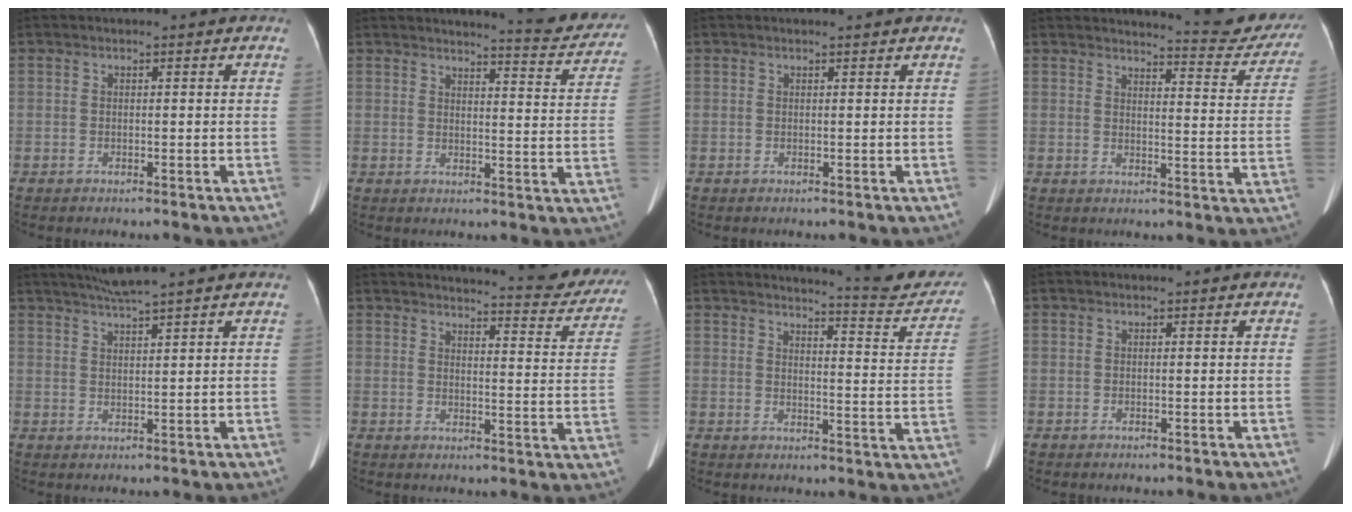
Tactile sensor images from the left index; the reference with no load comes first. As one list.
[{"total": 10.1, "force": [9.9, 0.7, 2.2], "torque": [-0.017, -0.038, 0.102]}, {"total": 0.6, "force": [0.6, -0.1, 0.1], "torque": [-0.006, 0.004, 0.007]}, {"total": 12.3, "force": [12.0, 1.2, 2.3], "torque": [-0.012, -0.060, 0.120]}, {"total": 4.3, "force": [3.6, -1.3, 1.8], "torque": [-0.036, 0.006, 0.071]}, {"total": 18.3, "force": [17.4, 2.6, 5.1], "torque": [-0.042, -0.070, 0.181]}, {"total": 12.4, "force": [12.0, 0.7, 2.8], "torque": [-0.022, -0.059, 0.126]}, {"total": 0.0}]